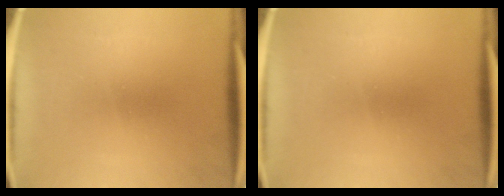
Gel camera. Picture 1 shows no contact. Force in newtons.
{"total": 0.0}